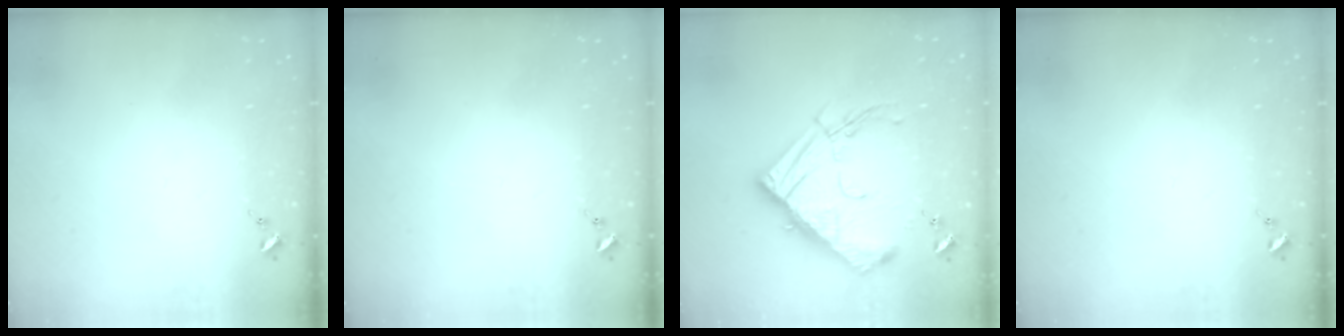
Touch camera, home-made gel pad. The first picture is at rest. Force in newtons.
{"total": 0.0}
{"total": 19.9, "press": 19.8, "slide": 2.0}
{"total": 0.0}